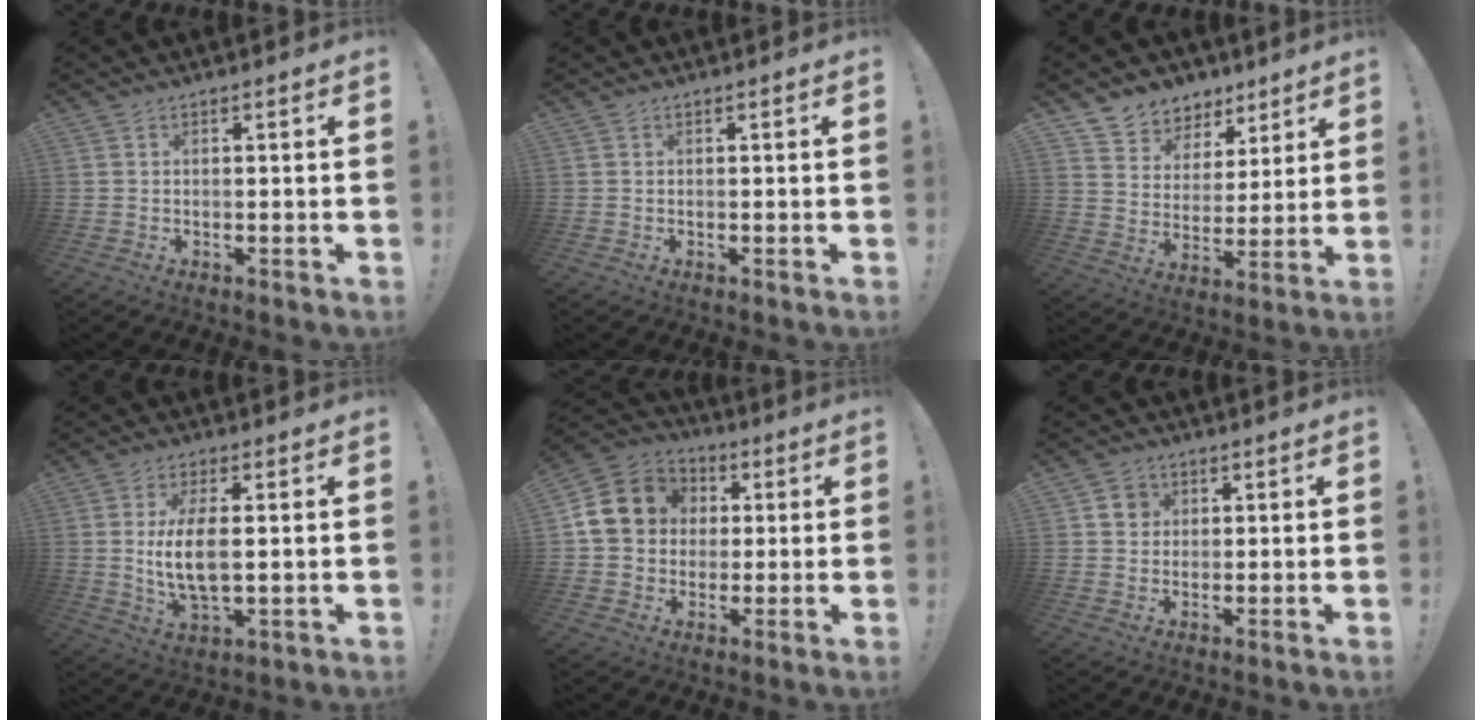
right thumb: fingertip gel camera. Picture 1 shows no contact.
{"total": 0.0}
{"total": 8.1, "force": [5.3, 6.1, 0.7], "torque": [-0.015, -0.046, 0.106]}
{"total": 10.3, "force": [0.7, 4.2, 9.3], "torque": [-0.185, -0.017, 0.006]}
{"total": 14.9, "force": [2.6, 13.0, 6.8], "torque": [-0.095, 0.009, 0.059]}
{"total": 4.6, "force": [1.3, 4.3, 1.2], "torque": [-0.010, 0.001, 0.023]}